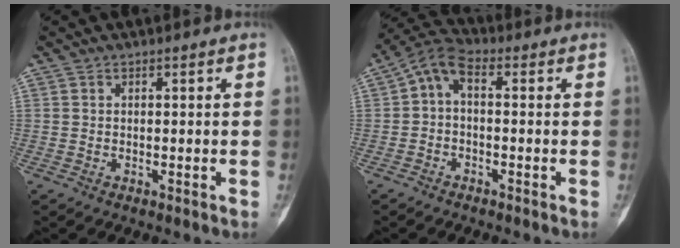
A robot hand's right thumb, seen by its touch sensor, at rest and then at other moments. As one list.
[{"total": 6.0, "force": [0.0, 3.3, 5.0], "torque": [-0.089, 0.029, -0.015]}]